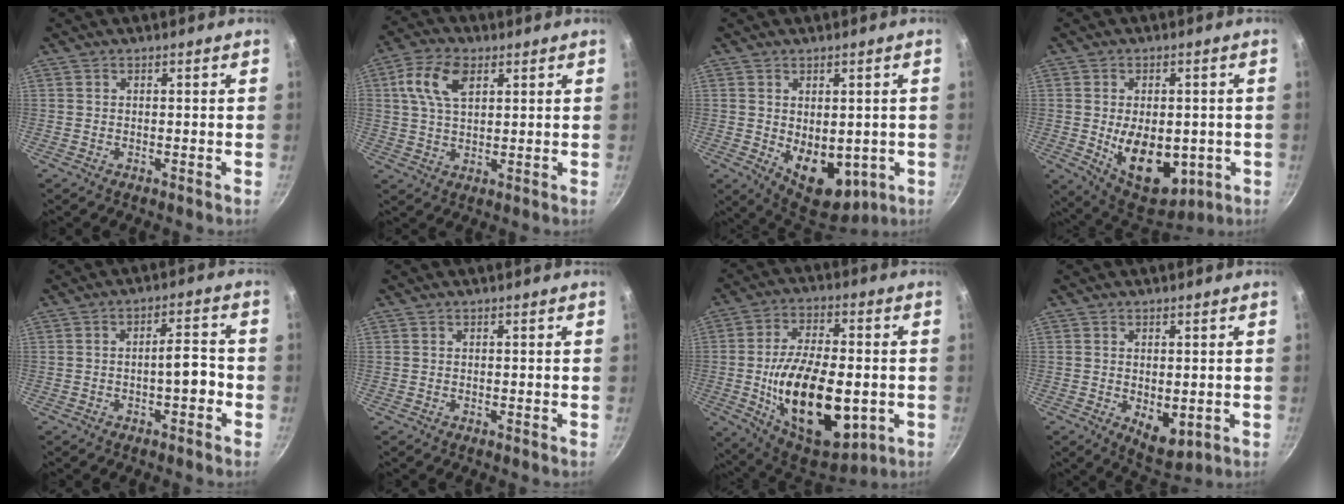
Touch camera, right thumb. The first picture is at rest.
{"total": 9.2, "force": [3.2, 5.3, 6.8], "torque": [-0.123, 0.006, 0.054]}
{"total": 11.4, "force": [-1.5, 7.3, 8.6], "torque": [-0.091, -0.021, 0.000]}
{"total": 14.7, "force": [-2.3, 9.1, 11.4], "torque": [-0.128, -0.015, -0.013]}
{"total": 4.8, "force": [-1.8, 1.7, 4.1], "torque": [-0.048, 0.030, -0.024]}
{"total": 0.0}
{"total": 23.4, "force": [-3.8, 12.2, 19.7], "torque": [-0.312, 0.005, -0.047]}
{"total": 5.1, "force": [-0.4, 3.0, 4.2], "torque": [-0.052, -0.016, 0.002]}